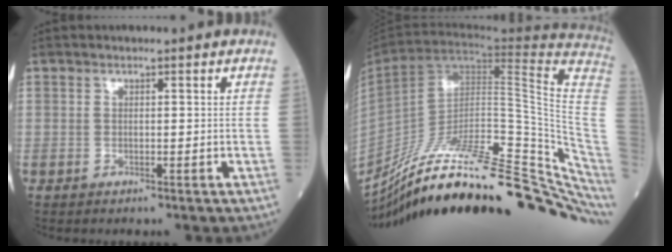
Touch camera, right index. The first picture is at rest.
{"total": 37.5, "force": [-26.9, 6.7, 25.3], "torque": [-0.302, -0.025, -0.395]}